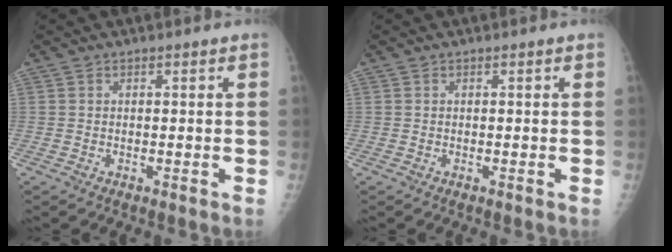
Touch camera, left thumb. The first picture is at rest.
{"total": 0.0}